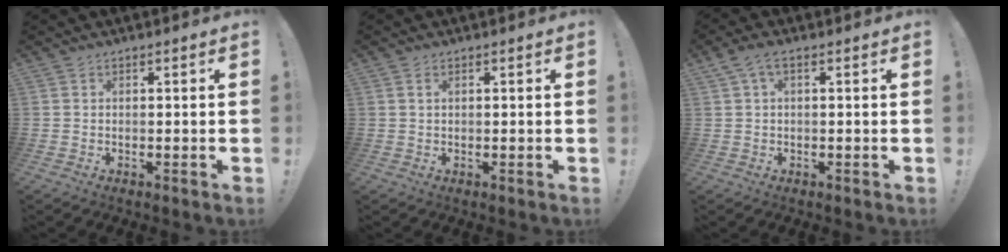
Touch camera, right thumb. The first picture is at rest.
{"total": 1.0, "force": [0.5, 0.4, 0.8], "torque": [-0.020, 0.003, 0.010]}
{"total": 3.3, "force": [1.0, 1.4, 2.8], "torque": [-0.058, 0.002, 0.019]}